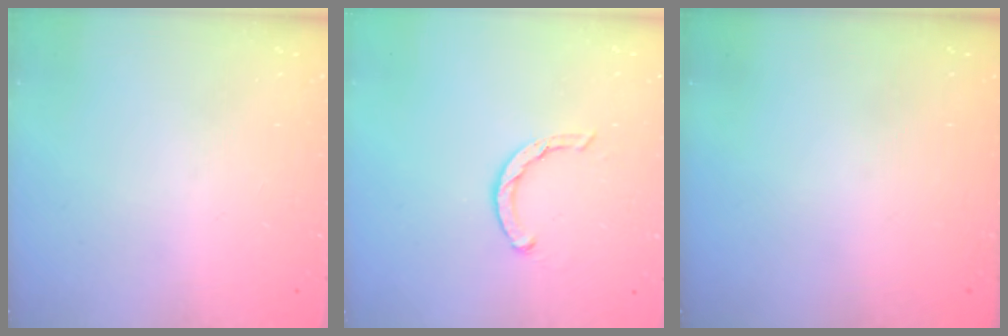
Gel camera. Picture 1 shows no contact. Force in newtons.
{"total": 3.3, "press": 3.3, "slide": 0.3}
{"total": 0.0}